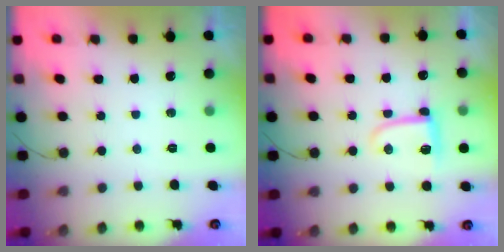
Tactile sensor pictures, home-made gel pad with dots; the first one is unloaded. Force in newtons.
{"total": 8.0, "press": 7.9, "slide": 0.4}